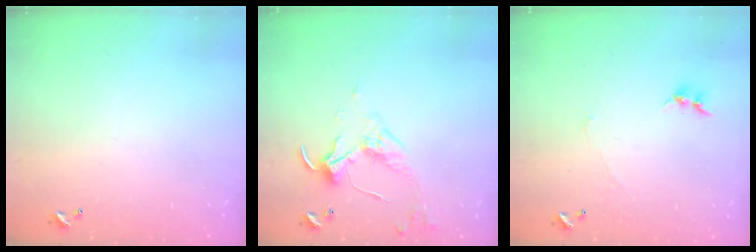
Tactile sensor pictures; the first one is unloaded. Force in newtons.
{"total": 3.3, "press": 3.2, "slide": 0.6}
{"total": 1.0, "press": 0.8, "slide": 0.6}